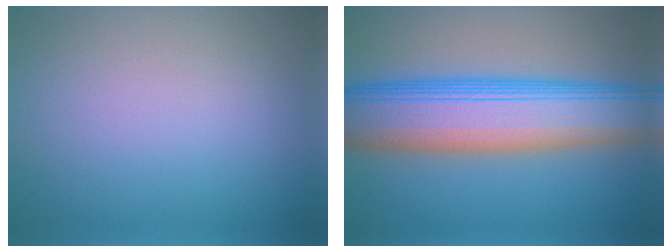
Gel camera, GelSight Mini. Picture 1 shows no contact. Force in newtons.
{"total": 11.8, "press": 11.7, "slide": 0.5}